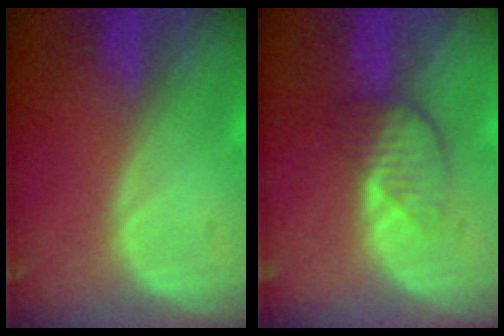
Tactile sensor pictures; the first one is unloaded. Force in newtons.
{"total": 4.2, "press": 3.7, "slide": 1.8}